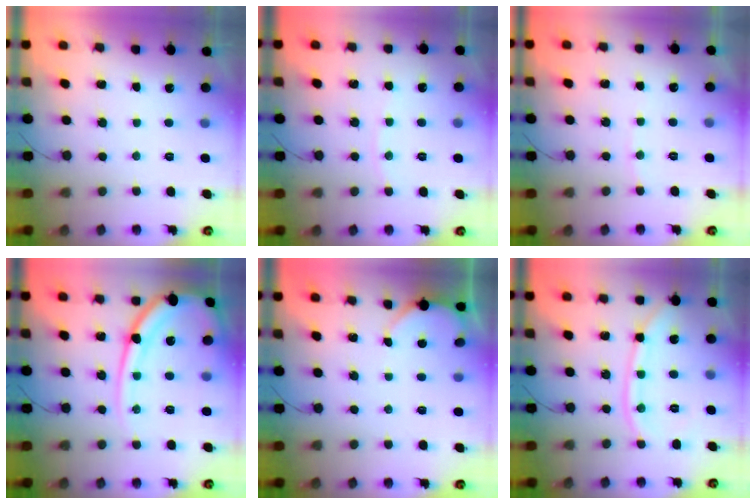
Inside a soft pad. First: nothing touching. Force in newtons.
{"total": 3.9, "press": 3.8, "slide": 0.6}
{"total": 2.9, "press": 2.9, "slide": 0.3}
{"total": 16.8, "press": 16.7, "slide": 1.7}
{"total": 2.0, "press": 2.0, "slide": 0.2}
{"total": 10.2, "press": 10.2, "slide": 0.9}